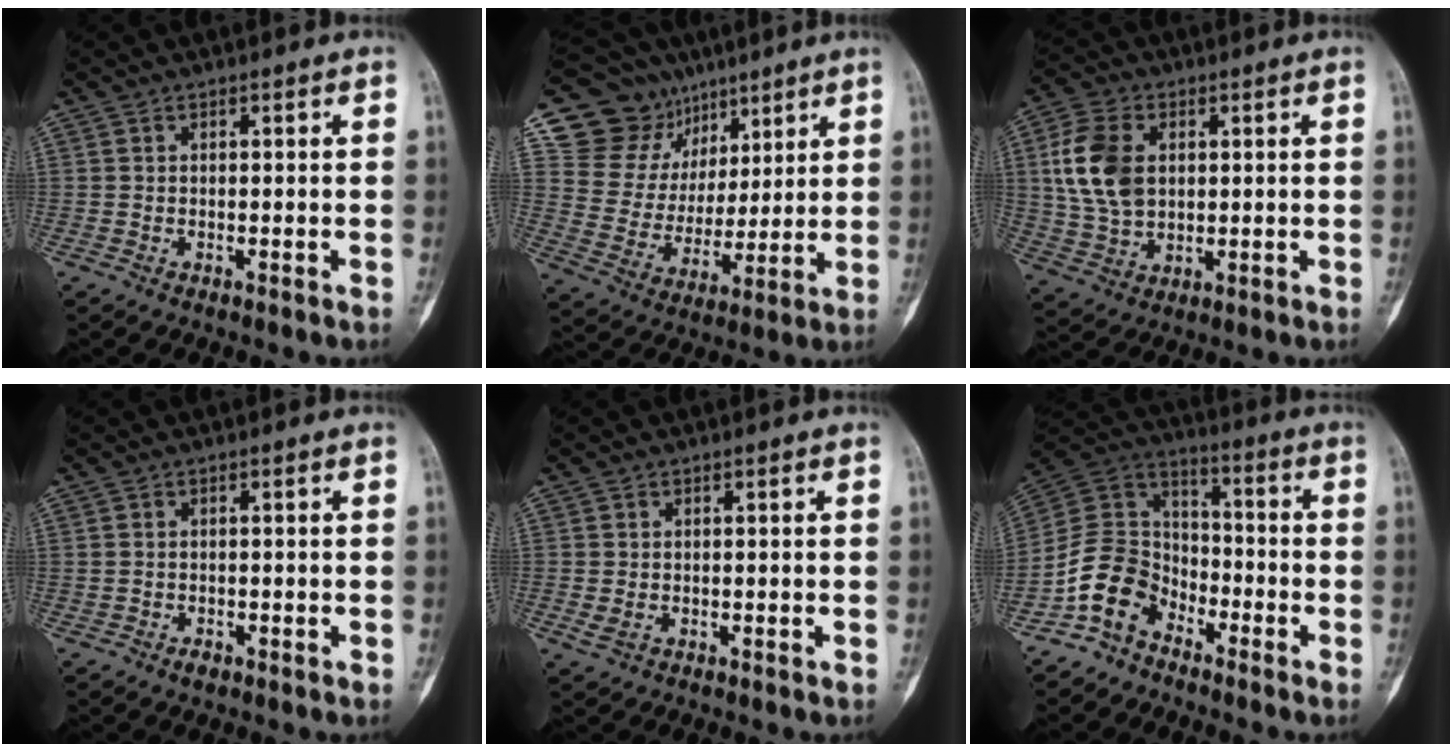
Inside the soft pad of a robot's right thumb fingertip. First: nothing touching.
{"total": 17.2, "force": [10.5, 13.1, 3.8], "torque": [-0.024, -0.023, 0.201]}
{"total": 12.4, "force": [2.3, 8.4, 8.8], "torque": [-0.169, 0.000, 0.047]}
{"total": 1.0, "force": [-0.7, 0.7, 0.2], "torque": [-0.002, 0.005, -0.010]}
{"total": 1.6, "force": [-0.3, 1.3, 0.9], "torque": [-0.018, -0.002, 0.000]}
{"total": 10.8, "force": [-6.9, 7.6, 3.6], "torque": [-0.050, 0.076, -0.146]}